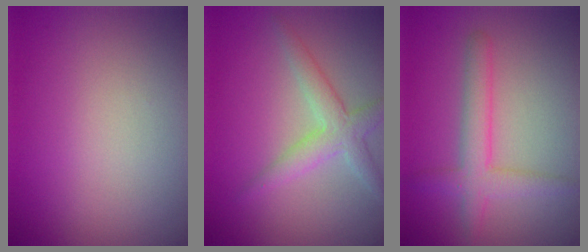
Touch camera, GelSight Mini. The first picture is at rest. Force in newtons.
{"total": 3.0, "press": 3.0, "slide": 0.1}
{"total": 3.3, "press": 3.3, "slide": 0.2}